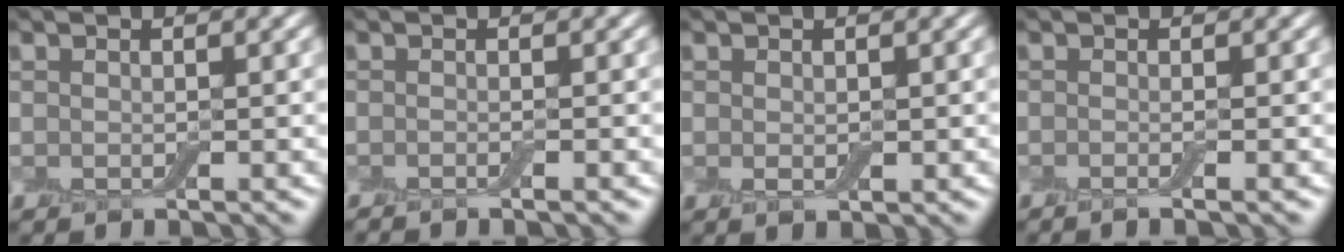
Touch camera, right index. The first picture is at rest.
{"total": 1.3, "force": [-0.7, 0.3, 1.1], "torque": [-0.007, -0.006, -0.015]}
{"total": 1.0, "force": [-0.1, 0.6, 0.8], "torque": [-0.015, -0.003, 0.001]}
{"total": 1.8, "force": [-0.5, 0.7, 1.6], "torque": [-0.007, -0.004, -0.015]}